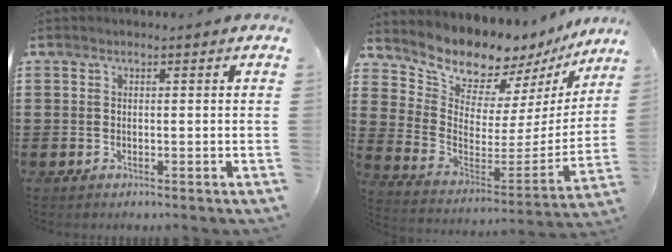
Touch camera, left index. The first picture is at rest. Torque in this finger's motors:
{"motor_torque": [1.43, -0.71, 0.52, 0.17]}